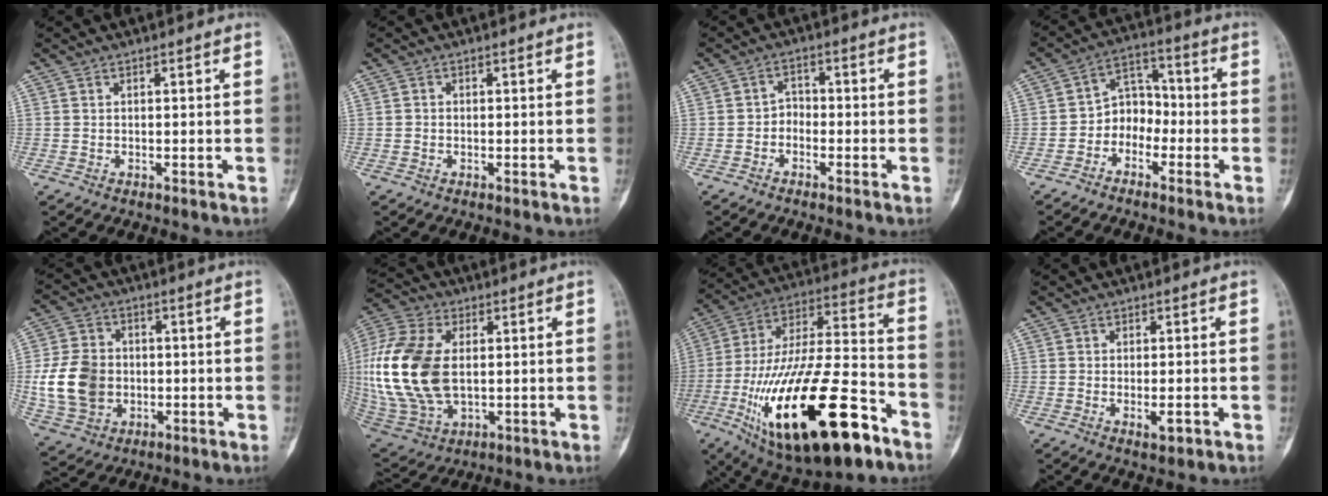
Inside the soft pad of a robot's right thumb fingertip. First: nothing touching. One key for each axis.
{"total": 0.7, "fx": -0.1, "fy": 0.7, "fz": 0.2, "tx": -0.001, "ty": 0.003, "tz": -0.004}
{"total": 2.5, "fx": -1.4, "fy": 1.9, "fz": 1.0, "tx": 0.005, "ty": 0.018, "tz": -0.034}
{"total": 6.9, "fx": -2.7, "fy": 5.5, "fz": 3.2, "tx": -0.017, "ty": 0.043, "tz": -0.062}
{"total": 12.9, "fx": -1.0, "fy": 10.4, "fz": 7.7, "tx": -0.134, "ty": 0.008, "tz": -0.012}
{"total": 22.4, "fx": 1.2, "fy": 13.7, "fz": 17.6, "tx": -0.397, "ty": -0.010, "tz": 0.032}
{"total": 32.5, "fx": -14.4, "fy": 12.0, "fz": 26.6, "tx": -0.508, "ty": 0.049, "tz": -0.229}
{"total": 2.9, "fx": -1.0, "fy": 1.1, "fz": 2.5, "tx": -0.042, "ty": -0.001, "tz": -0.010}